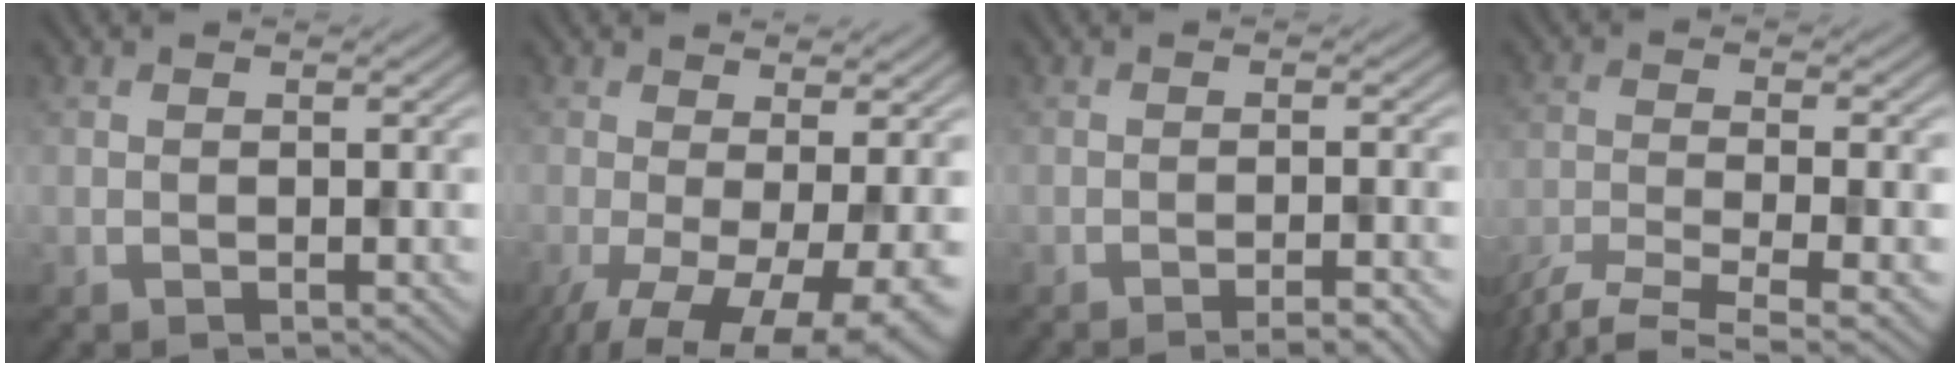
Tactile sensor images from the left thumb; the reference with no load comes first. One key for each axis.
{"total": 10.7, "fx": -3.6, "fy": 3.8, "fz": 9.3, "tx": -0.160, "ty": -0.025, "tz": -0.043}
{"total": 3.5, "fx": -2.3, "fy": 0.4, "fz": 2.6, "tx": -0.033, "ty": 0.011, "tz": -0.042}
{"total": 8.0, "fx": -6.0, "fy": 1.4, "fz": 5.1, "tx": -0.098, "ty": -0.011, "tz": -0.107}